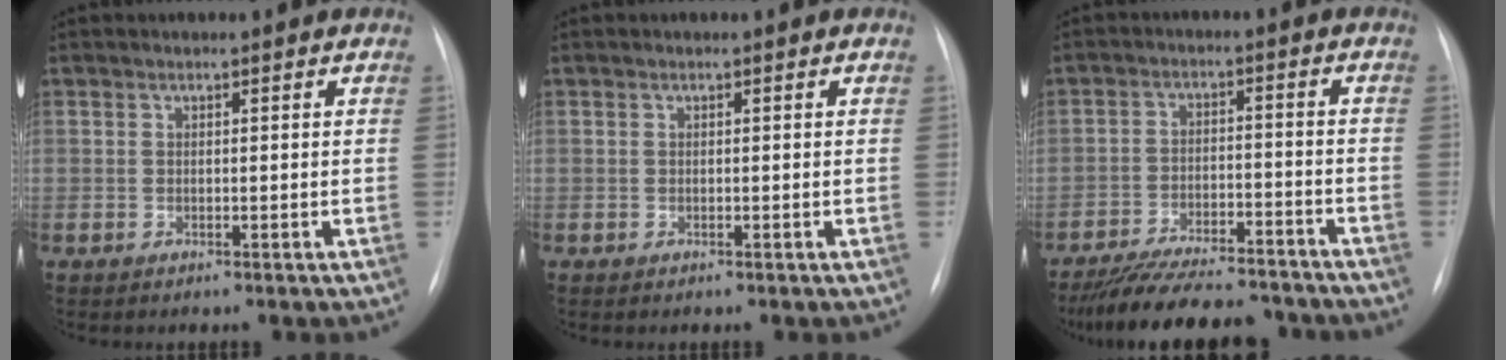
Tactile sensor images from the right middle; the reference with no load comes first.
{"total": 0.0}
{"total": 16.3, "force": [-14.6, 3.5, 6.3], "torque": [-0.118, 0.000, -0.216]}